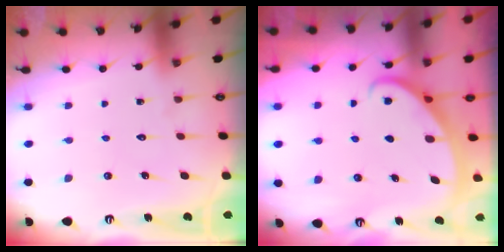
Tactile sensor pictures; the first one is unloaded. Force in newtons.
{"total": 2.9, "press": 2.9, "slide": 0.1}